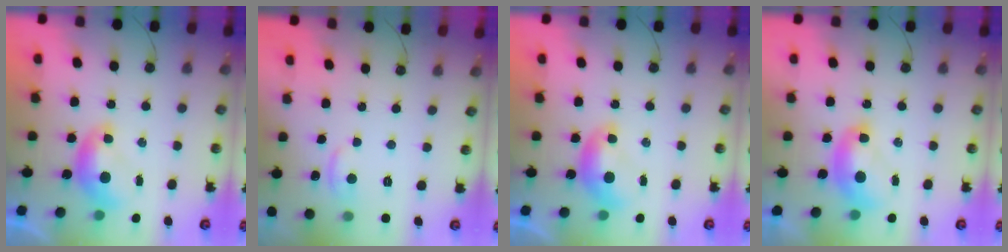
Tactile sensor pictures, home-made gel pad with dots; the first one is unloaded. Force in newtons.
{"total": 1.5, "press": 1.2, "slide": 0.9}
{"total": 0.0}
{"total": 2.4, "press": 2.4, "slide": 0.2}